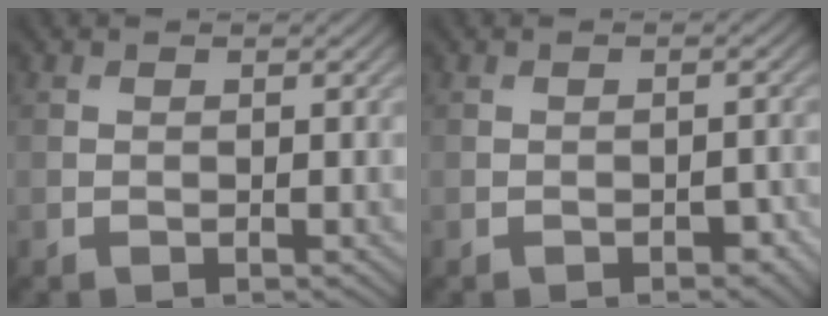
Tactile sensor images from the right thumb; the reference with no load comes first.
{"total": 1.8, "force": [-1.0, 0.9, 1.3], "torque": [-0.016, -0.001, -0.013]}